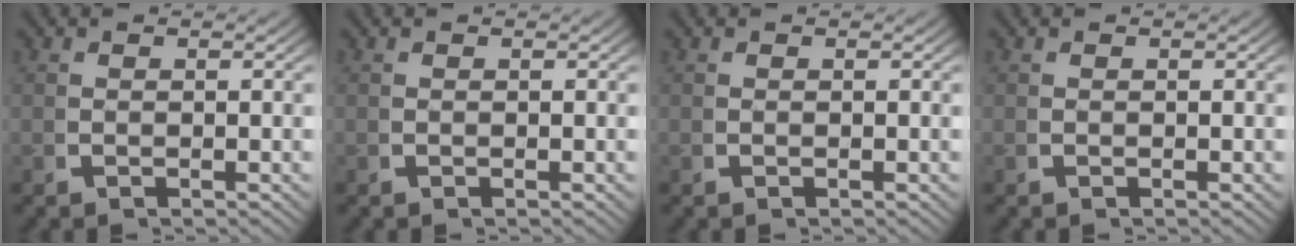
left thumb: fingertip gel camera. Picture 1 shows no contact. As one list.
[{"total": 0.0}, {"total": 0.0}, {"total": 0.0}]